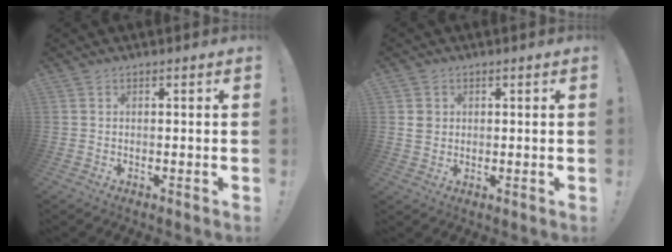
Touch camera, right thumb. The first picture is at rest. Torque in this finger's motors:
{"motor_torque": [-0.16, 0.23, 0.26, 0.10, -0.07]}